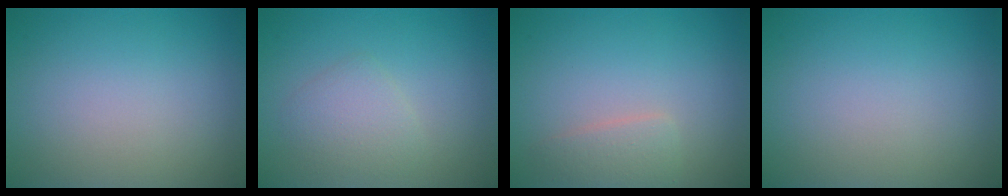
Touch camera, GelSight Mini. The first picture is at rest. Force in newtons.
{"total": 2.2, "press": 2.2, "slide": 0.1}
{"total": 1.8, "press": 1.8, "slide": 0.0}
{"total": 0.0}